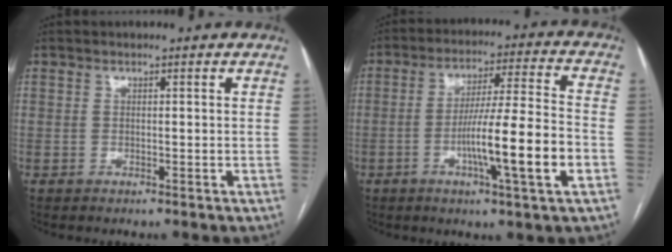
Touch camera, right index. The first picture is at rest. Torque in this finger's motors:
{"motor_torque": [1.70, -0.44, 0.94, 0.21]}